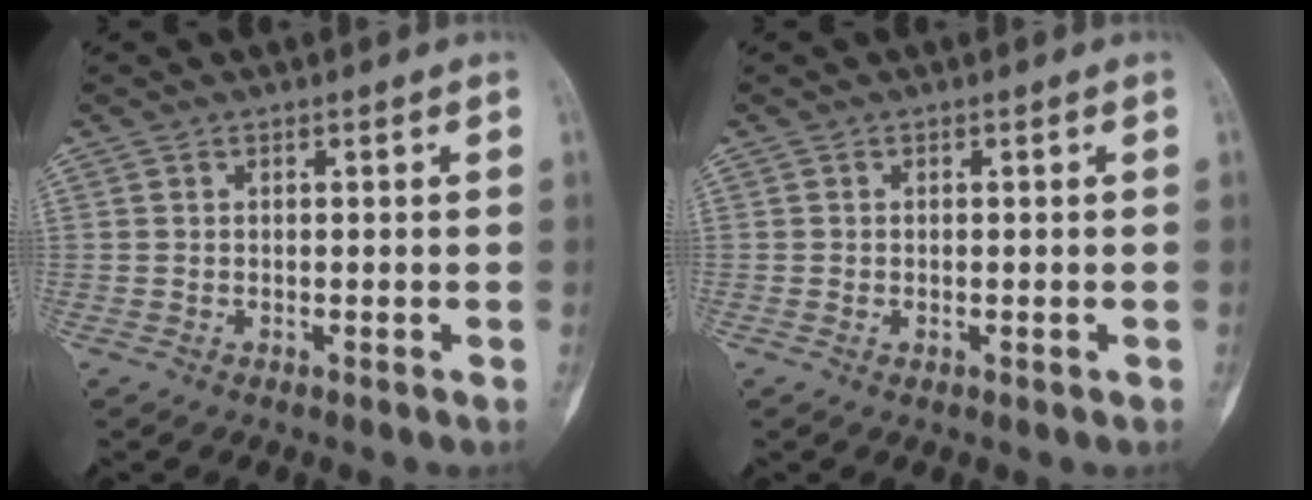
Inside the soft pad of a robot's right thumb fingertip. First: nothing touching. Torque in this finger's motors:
{"motor_torque": [-0.01, 0.02, -0.32, 0.18, -0.05]}